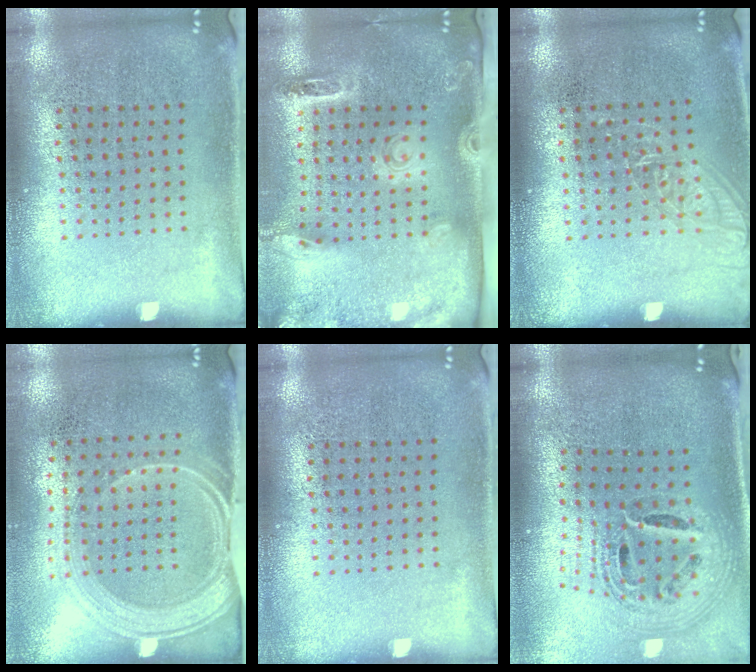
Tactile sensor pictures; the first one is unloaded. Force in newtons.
{"total": 2.6, "press": 1.9, "slide": 1.8}
{"total": 1.2, "press": 1.1, "slide": 0.4}
{"total": 1.7, "press": 1.4, "slide": 1.0}
{"total": 0.0}
{"total": 1.9, "press": 1.4, "slide": 1.2}